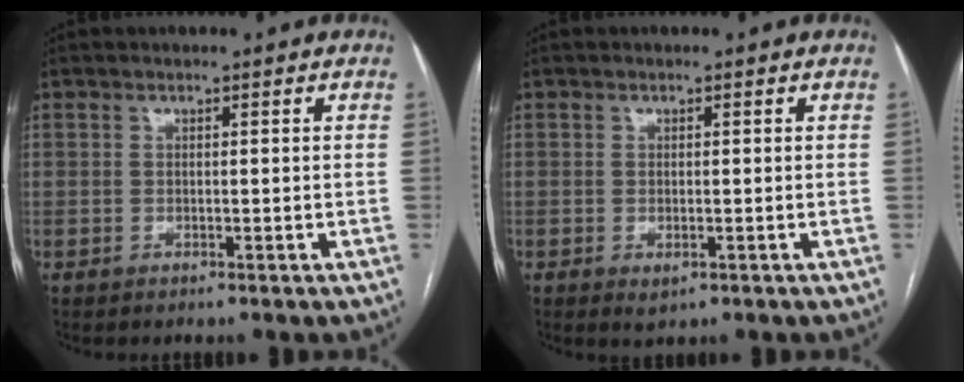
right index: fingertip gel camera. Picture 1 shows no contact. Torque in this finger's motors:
{"motor_torque": [0.19, 0.05, 0.11, 0.01]}